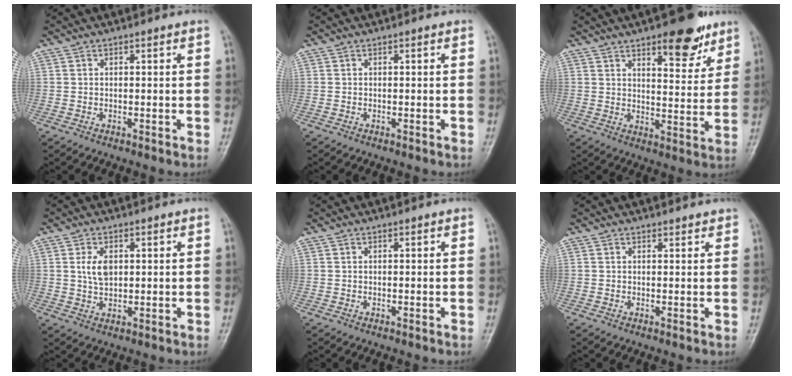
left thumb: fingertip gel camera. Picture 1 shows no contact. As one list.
[{"total": 0.0}, {"total": 12.1, "force": [7.7, 4.4, 8.2], "torque": [-0.079, -0.043, 0.108]}, {"total": 4.4, "force": [1.1, 2.6, 3.3], "torque": [-0.054, -0.005, 0.024]}, {"total": 0.0}, {"total": 1.4, "force": [1.3, 0.5, 0.3], "torque": [0.005, -0.006, 0.016]}]